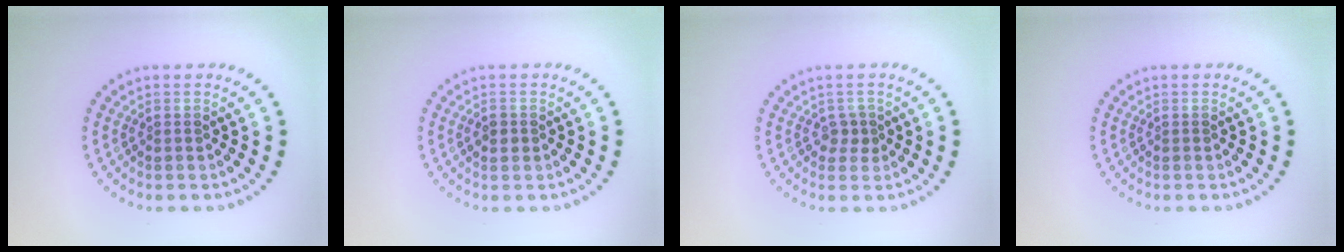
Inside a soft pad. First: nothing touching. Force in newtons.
{"total": 1.4, "press": 1.3, "slide": 0.2}
{"total": 1.3, "press": 1.1, "slide": 0.7}
{"total": 0.0}